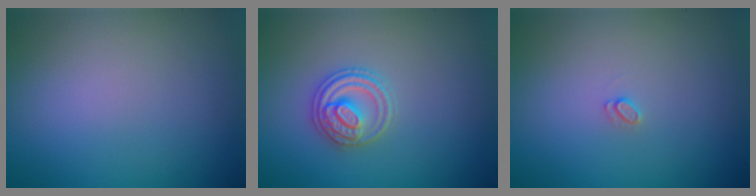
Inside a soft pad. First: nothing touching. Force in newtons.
{"total": 2.8, "press": 2.7, "slide": 0.6}
{"total": 0.7, "press": 0.7, "slide": 0.1}